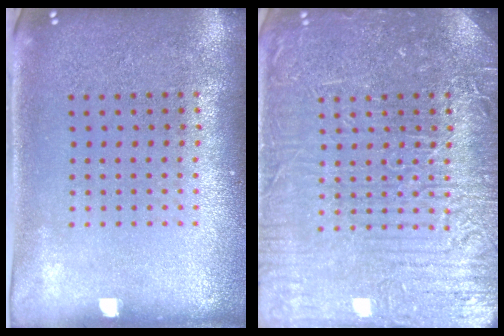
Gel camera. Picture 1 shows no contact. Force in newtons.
{"total": 7.8, "press": 7.7, "slide": 1.0}